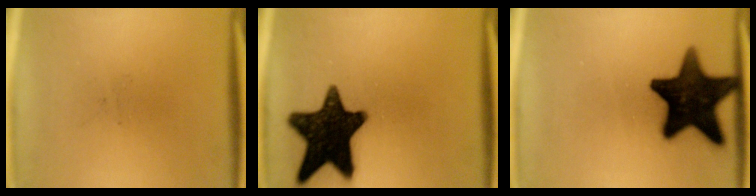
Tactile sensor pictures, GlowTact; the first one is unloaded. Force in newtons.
{"total": 17.0}
{"total": 18.4}